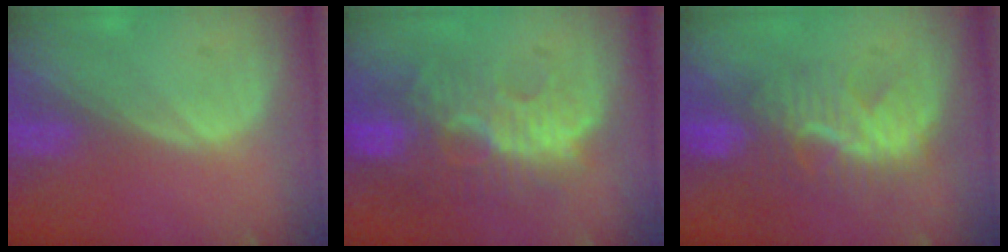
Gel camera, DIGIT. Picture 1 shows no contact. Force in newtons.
{"total": 11.0, "press": 9.7, "slide": 5.3}
{"total": 8.4, "press": 7.9, "slide": 2.6}